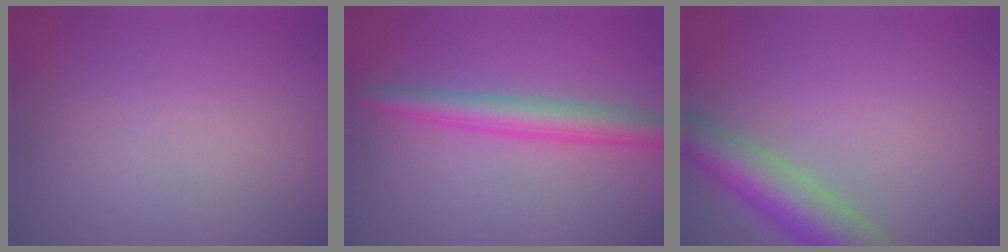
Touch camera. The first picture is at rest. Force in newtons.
{"total": 4.0, "press": 4.0, "slide": 0.1}
{"total": 6.5, "press": 6.4, "slide": 0.6}